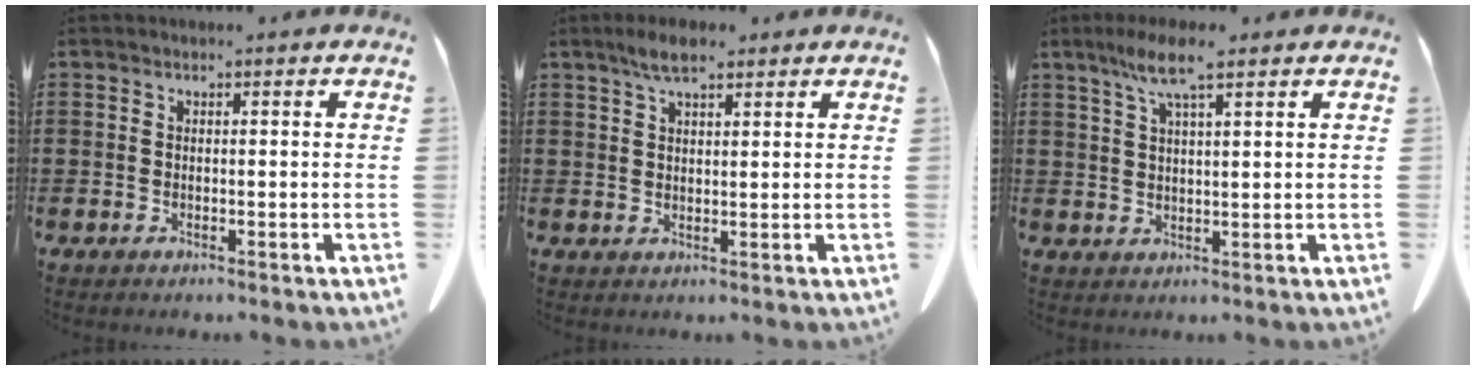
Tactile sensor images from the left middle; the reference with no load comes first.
{"total": 4.2, "force": [2.9, 1.2, 2.8], "torque": [-0.060, 0.006, 0.052]}
{"total": 6.4, "force": [4.0, 0.7, 5.0], "torque": [-0.105, 0.004, 0.070]}